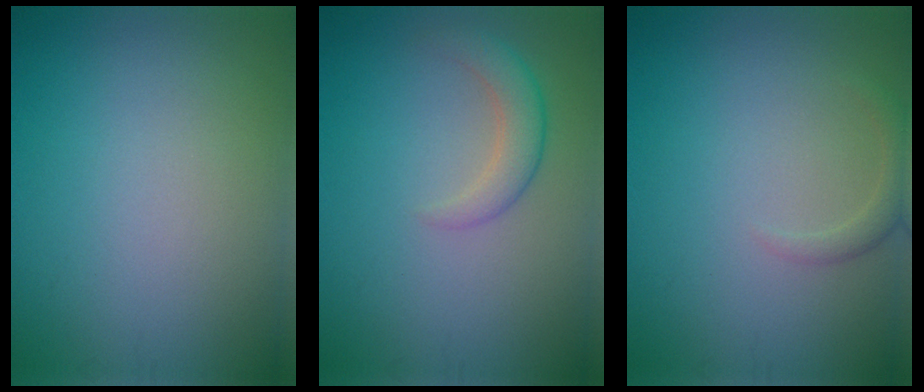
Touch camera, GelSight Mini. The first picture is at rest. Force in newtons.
{"total": 2.6, "press": 2.6, "slide": 0.1}
{"total": 1.4, "press": 1.4, "slide": 0.1}